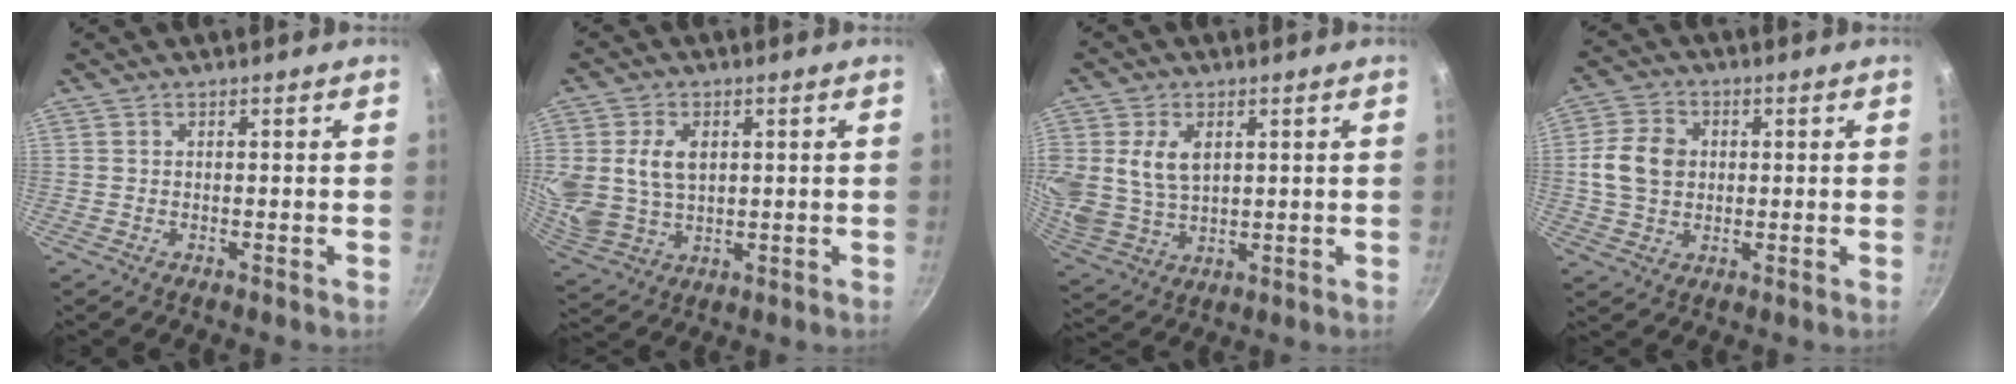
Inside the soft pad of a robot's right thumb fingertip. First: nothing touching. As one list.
[{"total": 10.9, "force": [2.2, 7.7, 7.3], "torque": [-0.131, -0.018, 0.052]}, {"total": 10.2, "force": [2.6, 7.0, 6.8], "torque": [-0.122, -0.020, 0.059]}, {"total": 8.7, "force": [0.8, 6.9, 5.1], "torque": [-0.081, 0.005, 0.006]}]